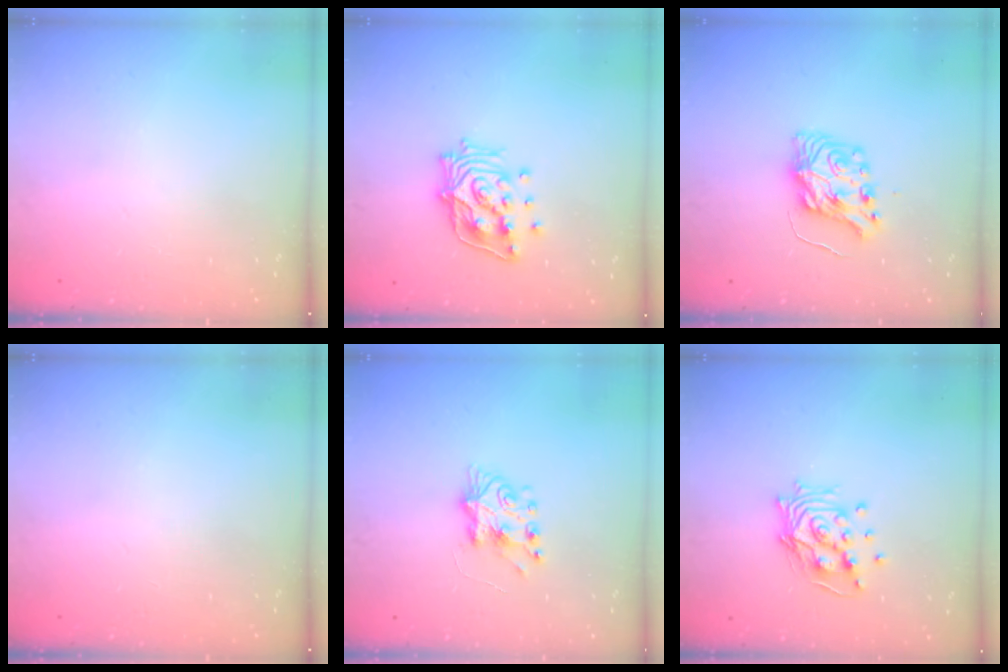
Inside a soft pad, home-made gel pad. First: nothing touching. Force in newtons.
{"total": 15.2, "press": 15.1, "slide": 2.0}
{"total": 8.1, "press": 8.0, "slide": 0.7}
{"total": 0.0}
{"total": 7.9, "press": 7.8, "slide": 1.0}
{"total": 12.8, "press": 12.8, "slide": 1.3}